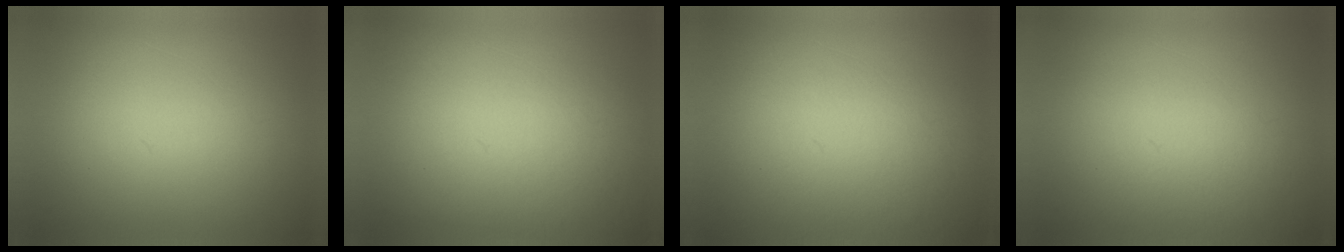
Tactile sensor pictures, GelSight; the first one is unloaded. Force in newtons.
{"total": 3.8}
{"total": 5.8}
{"total": 5.1}